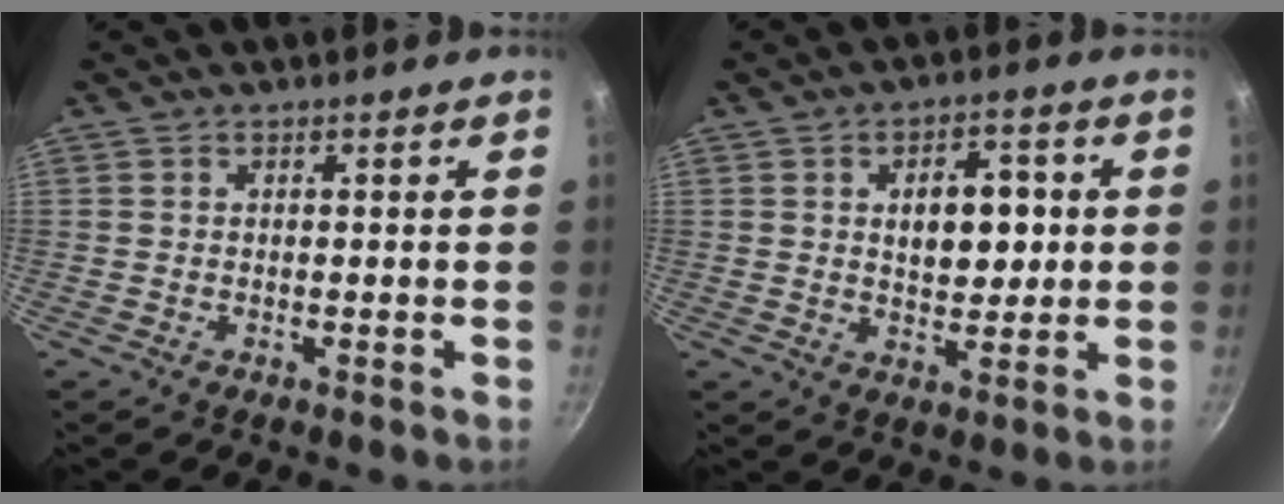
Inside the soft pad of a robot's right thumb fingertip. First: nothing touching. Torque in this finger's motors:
{"motor_torque": [-0.09, 0.38, 0.13, 0.15, 0.18]}